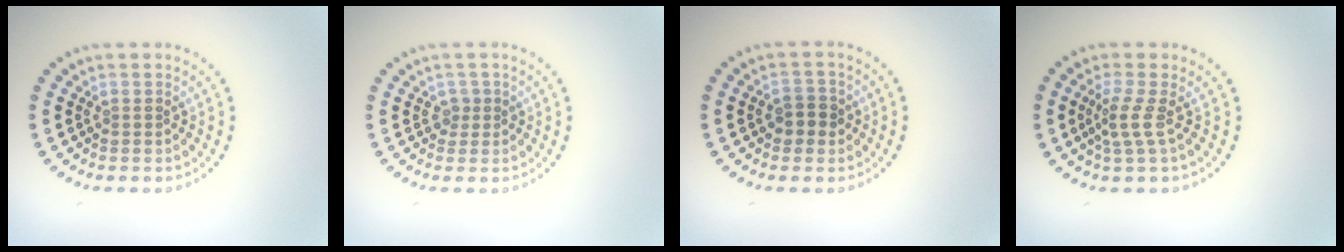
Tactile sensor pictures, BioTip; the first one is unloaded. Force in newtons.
{"total": 1.2, "press": 0.9, "slide": 0.8}
{"total": 2.1, "press": 2.0, "slide": 0.4}
{"total": 2.1, "press": 1.4, "slide": 1.5}